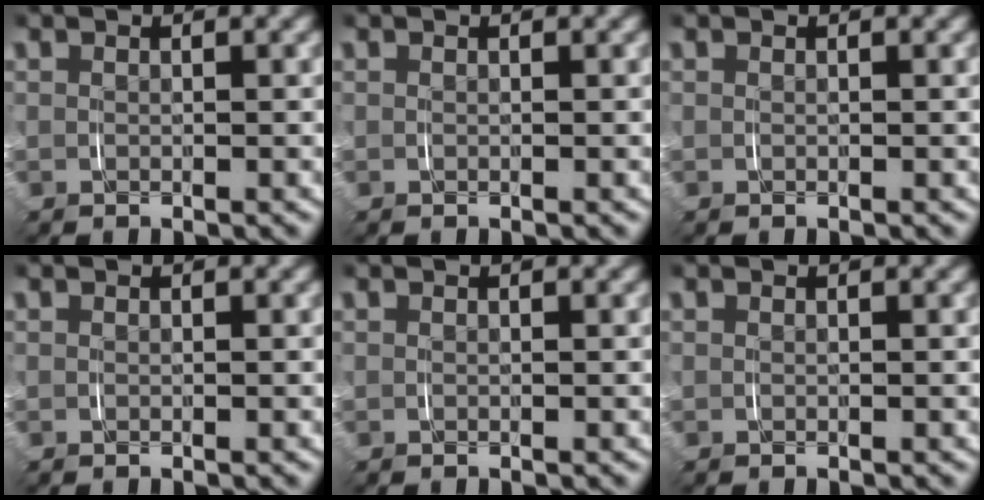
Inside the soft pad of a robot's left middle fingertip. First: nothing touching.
{"total": 0.0}
{"total": 0.0}
{"total": 0.0}
{"total": 0.0}
{"total": 0.0}